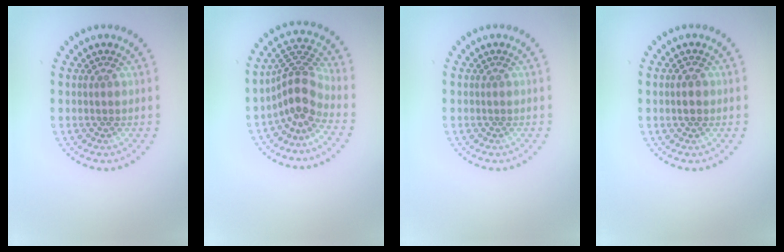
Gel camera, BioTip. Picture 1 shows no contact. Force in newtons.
{"total": 3.7, "press": 2.6, "slide": 2.7}
{"total": 0.0}
{"total": 2.0, "press": 2.0, "slide": 0.2}